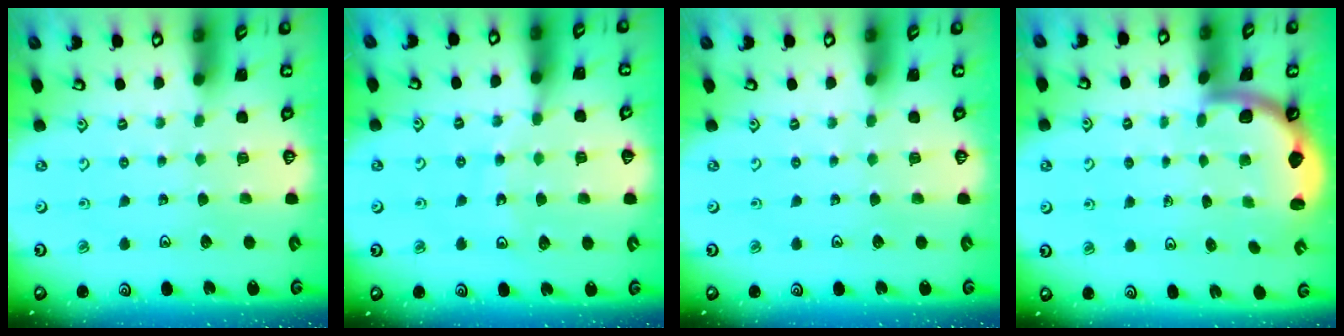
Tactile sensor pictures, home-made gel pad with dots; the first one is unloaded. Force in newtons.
{"total": 10.8, "press": 10.3, "slide": 3.0}
{"total": 0.0}
{"total": 1.8, "press": 1.8, "slide": 0.1}